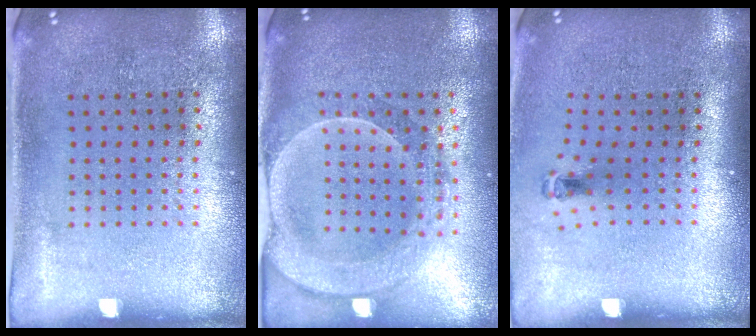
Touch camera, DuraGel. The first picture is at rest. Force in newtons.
{"total": 2.2, "press": 2.0, "slide": 0.9}
{"total": 0.6, "press": 0.3, "slide": 0.5}